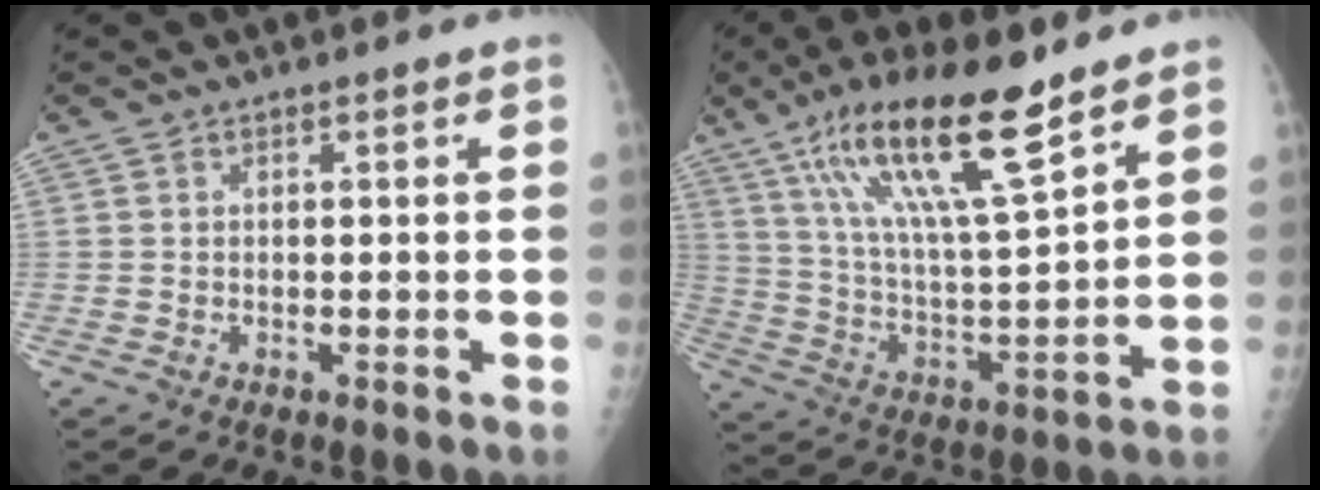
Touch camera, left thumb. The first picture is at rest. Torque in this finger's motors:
{"motor_torque": [0.43, 0.40, 1.55, -1.22, 0.53]}